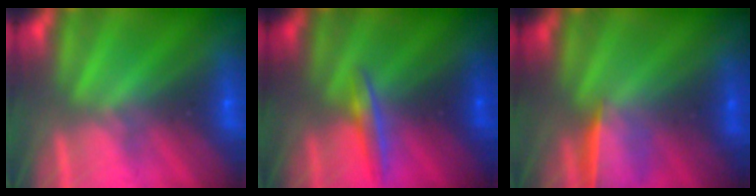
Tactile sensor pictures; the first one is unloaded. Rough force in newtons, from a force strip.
{"total": 1.7}
{"total": 1.6}